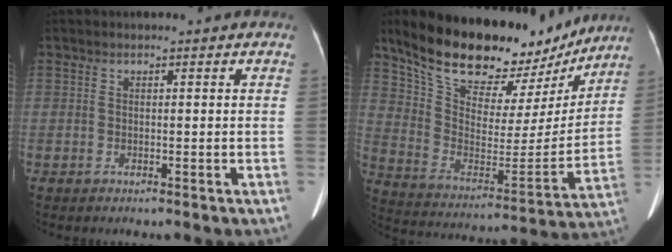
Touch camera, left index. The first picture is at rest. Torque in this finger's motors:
{"motor_torque": [1.04, -1.10, 0.80, 0.17]}